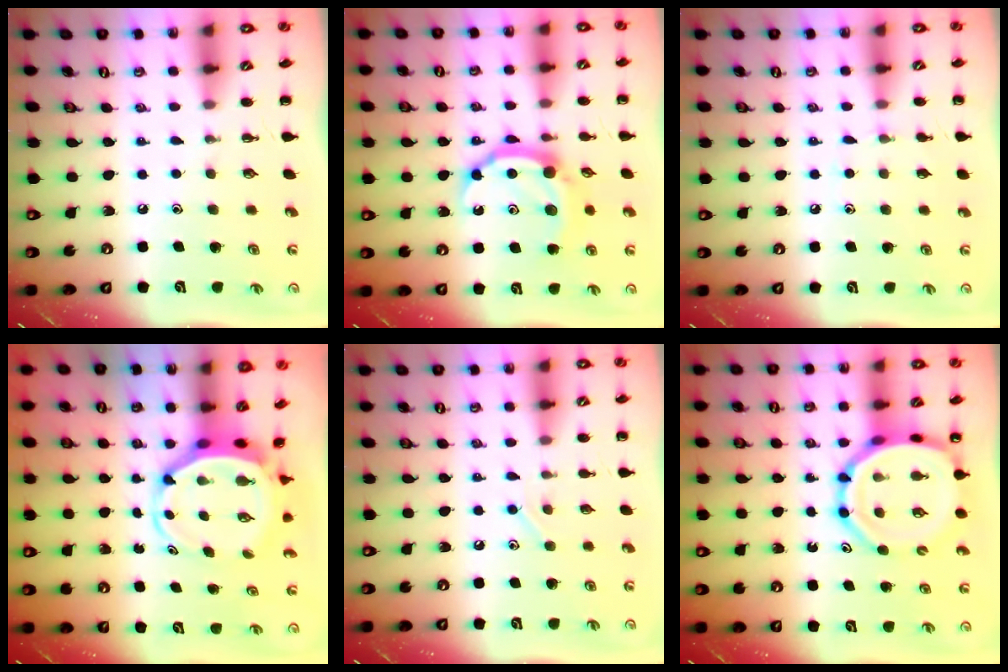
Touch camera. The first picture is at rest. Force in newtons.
{"total": 11.3, "press": 11.3, "slide": 0.7}
{"total": 6.4, "press": 6.1, "slide": 1.9}
{"total": 5.8, "press": 5.7, "slide": 1.3}
{"total": 4.9, "press": 4.8, "slide": 0.9}
{"total": 13.6, "press": 13.2, "slide": 3.5}